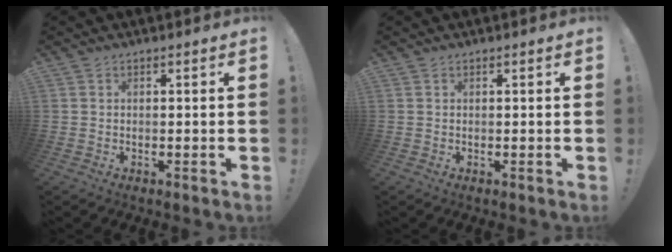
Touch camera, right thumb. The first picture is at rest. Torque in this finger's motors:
{"motor_torque": [0.02, 0.01, -0.12, 0.10, 0.08]}